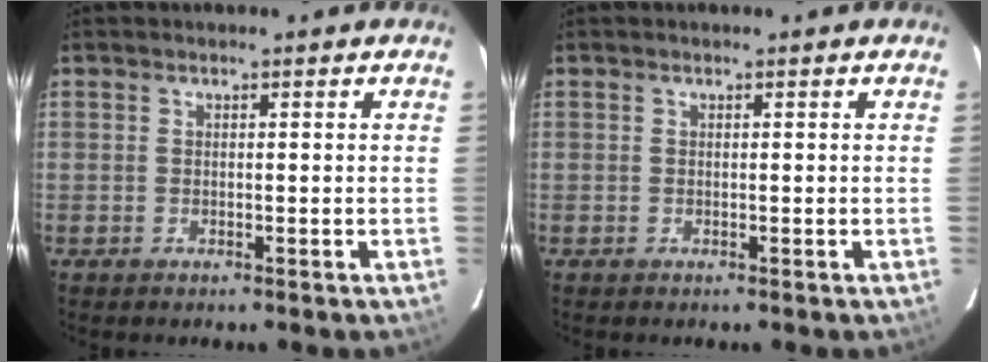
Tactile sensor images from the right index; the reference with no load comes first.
{"total": 0.0}